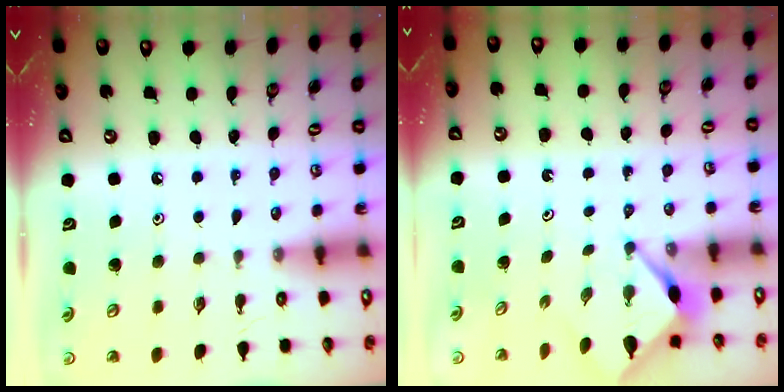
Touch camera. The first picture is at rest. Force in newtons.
{"total": 3.1, "press": 3.1, "slide": 0.3}